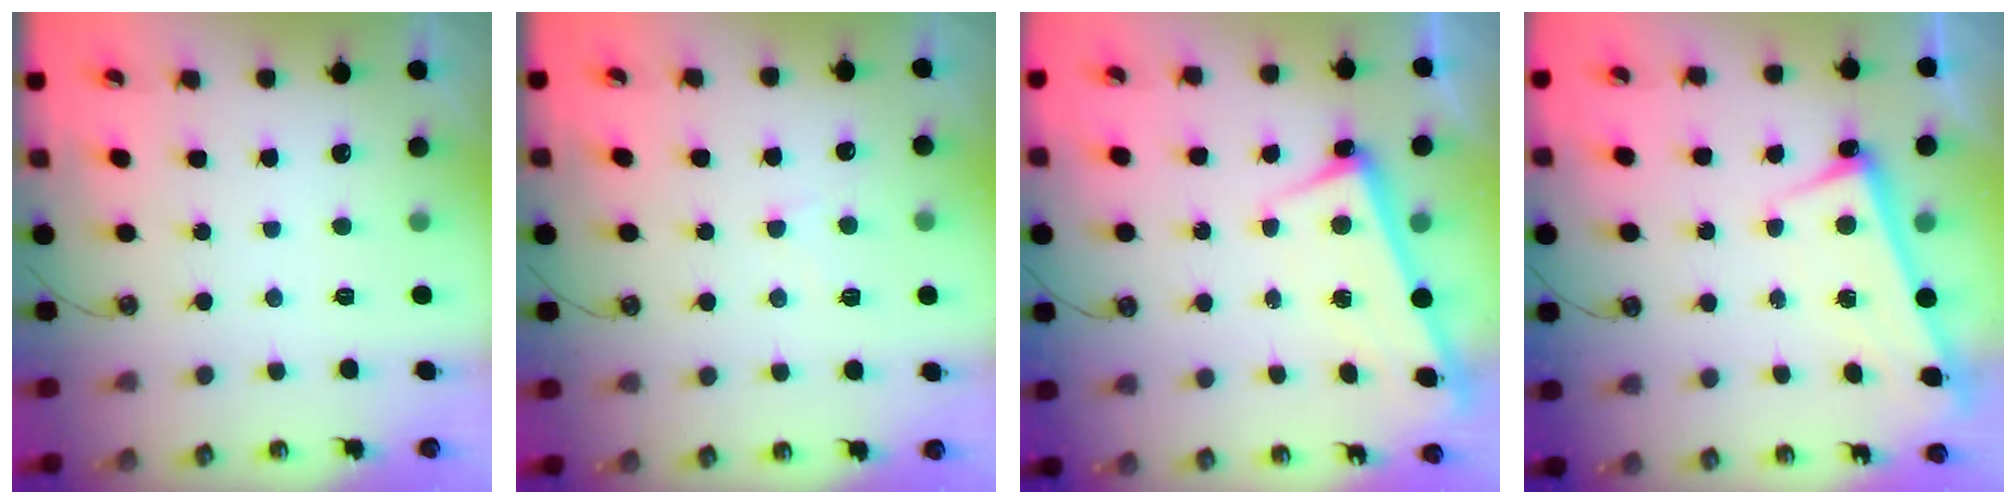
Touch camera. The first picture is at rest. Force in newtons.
{"total": 4.2, "press": 4.2, "slide": 0.4}
{"total": 2.6, "press": 2.5, "slide": 0.6}
{"total": 2.7, "press": 2.5, "slide": 1.0}